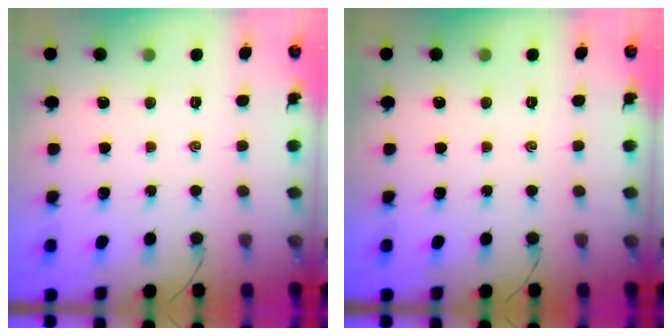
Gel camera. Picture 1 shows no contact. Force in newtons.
{"total": 0.0}